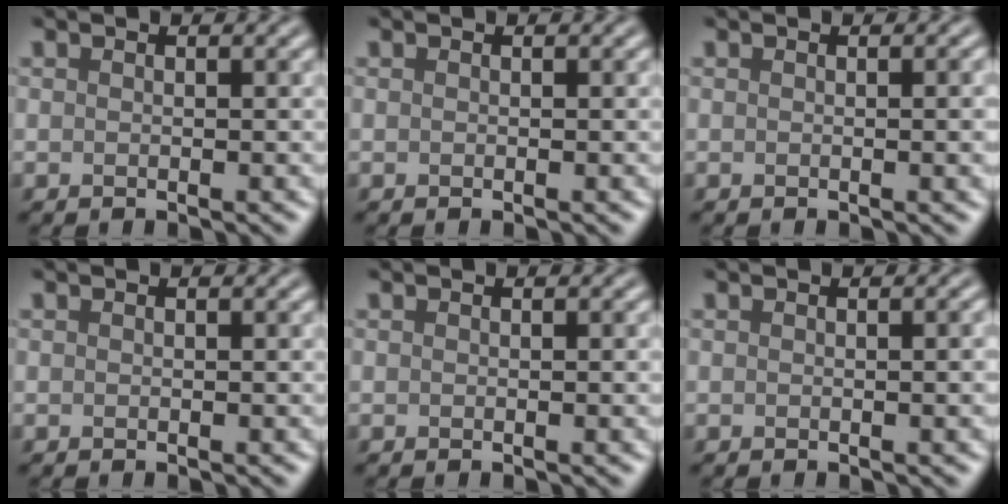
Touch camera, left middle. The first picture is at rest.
{"total": 0.0}
{"total": 2.5, "force": [0.0, 0.8, 2.4], "torque": [-0.020, 0.003, -0.004]}
{"total": 0.0}
{"total": 0.7, "force": [0.0, 0.1, 0.7], "torque": [-0.006, 0.002, -0.001]}
{"total": 1.9, "force": [0.1, 0.6, 1.8], "torque": [-0.015, 0.005, -0.003]}